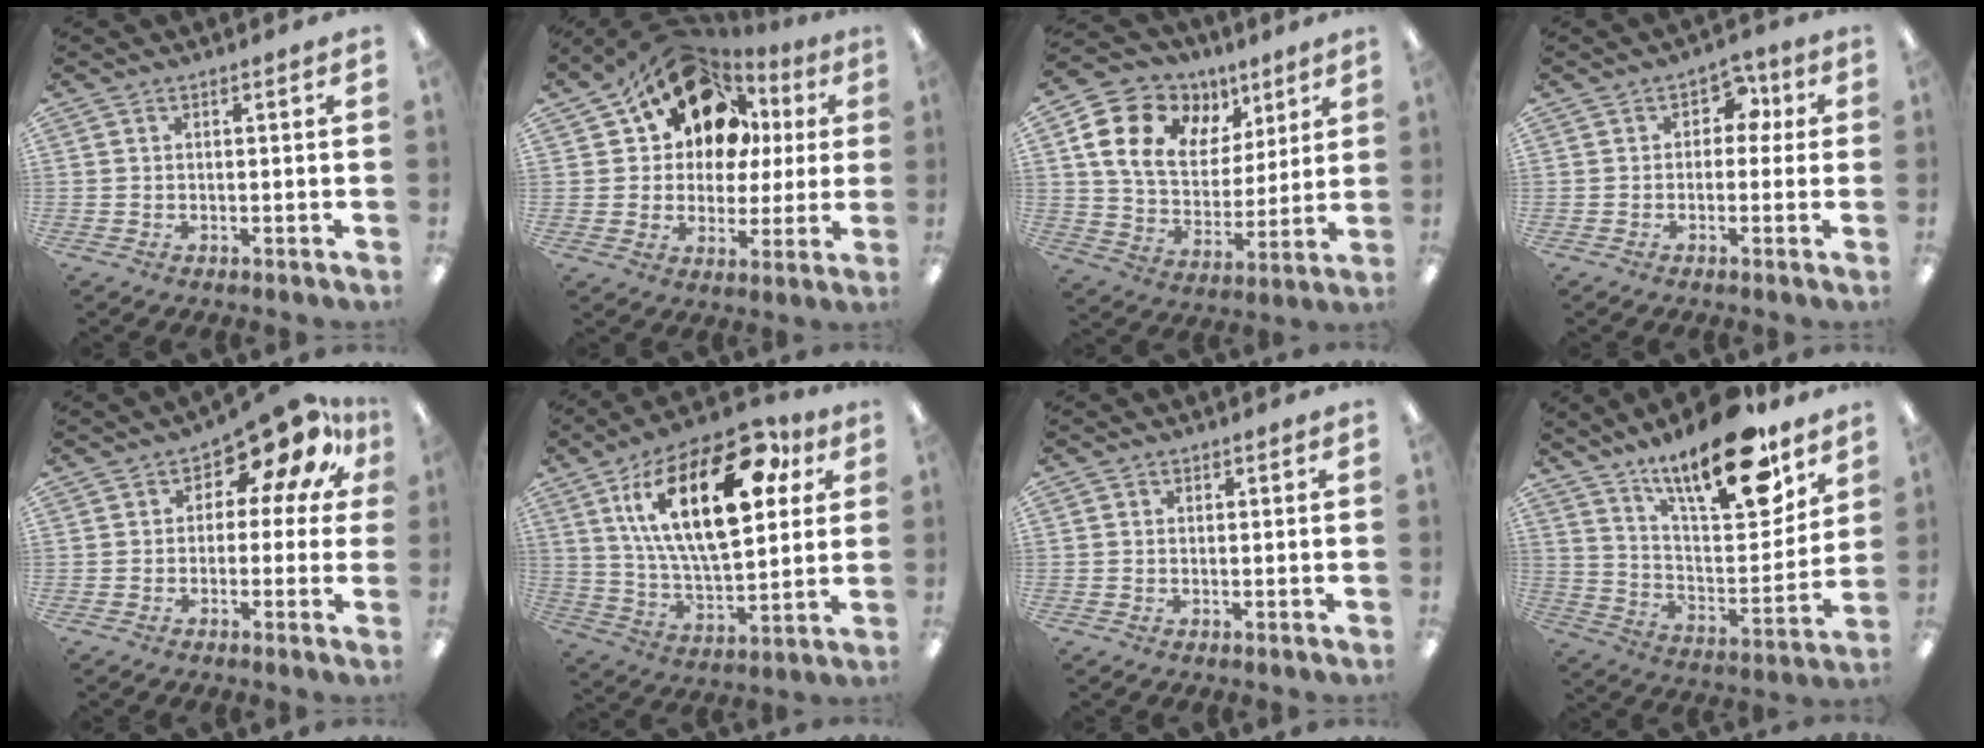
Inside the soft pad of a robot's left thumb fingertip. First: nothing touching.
{"total": 17.4, "force": [9.6, 11.8, 8.5], "torque": [-0.162, -0.046, 0.176]}
{"total": 17.1, "force": [8.2, 12.0, 9.0], "torque": [-0.160, -0.018, 0.154]}
{"total": 5.6, "force": [1.3, 4.2, 3.5], "torque": [-0.040, 0.003, 0.017]}
{"total": 12.6, "force": [8.1, 5.7, 7.8], "torque": [-0.119, -0.054, 0.139]}
{"total": 27.2, "force": [11.6, 12.9, 21.0], "torque": [-0.361, -0.041, 0.191]}
{"total": 0.7, "force": [0.1, 0.6, 0.2], "torque": [0.005, 0.000, -0.001]}
{"total": 21.9, "force": [15.9, 6.8, 13.5], "torque": [-0.202, -0.110, 0.262]}